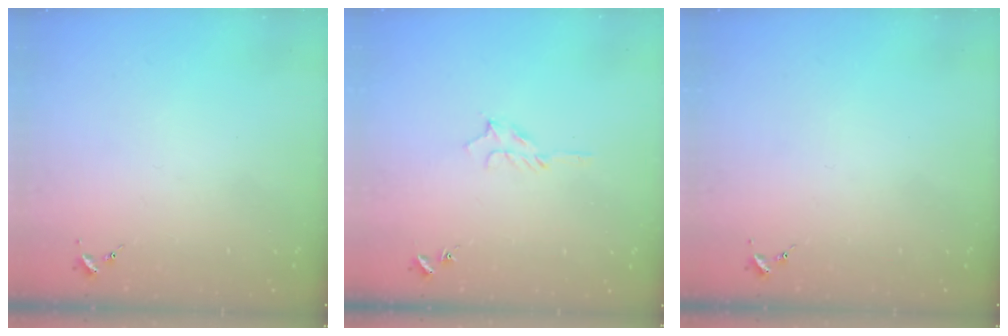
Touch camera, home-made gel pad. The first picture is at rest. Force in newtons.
{"total": 6.3, "press": 6.3, "slide": 0.7}
{"total": 0.0}